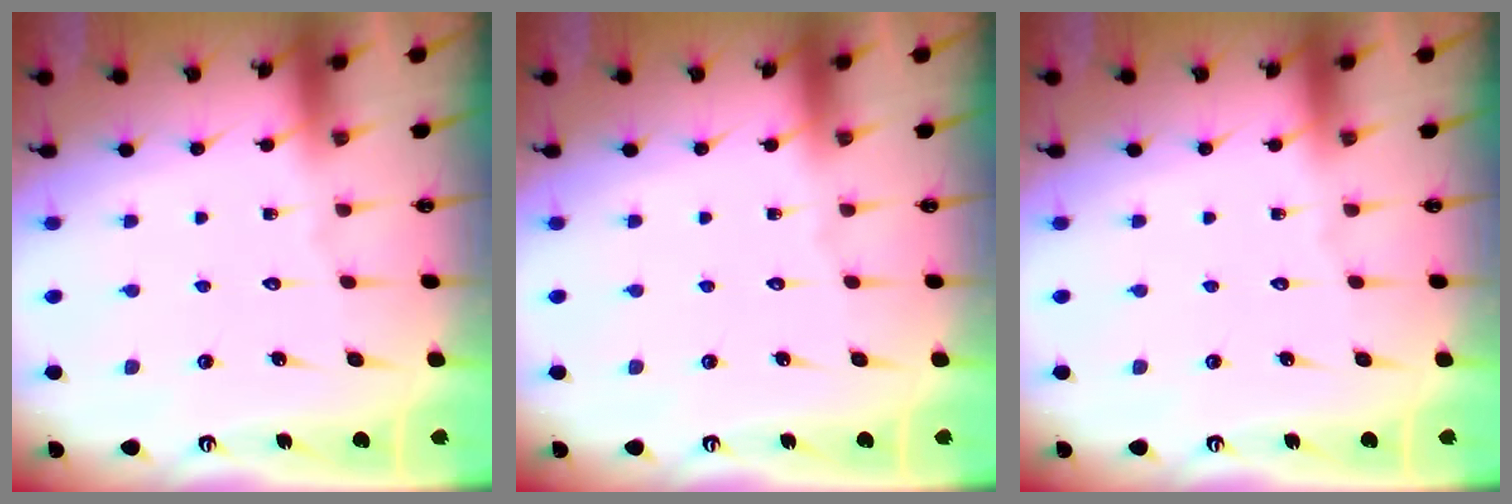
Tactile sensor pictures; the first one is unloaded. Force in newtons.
{"total": 0.0}
{"total": 0.0}